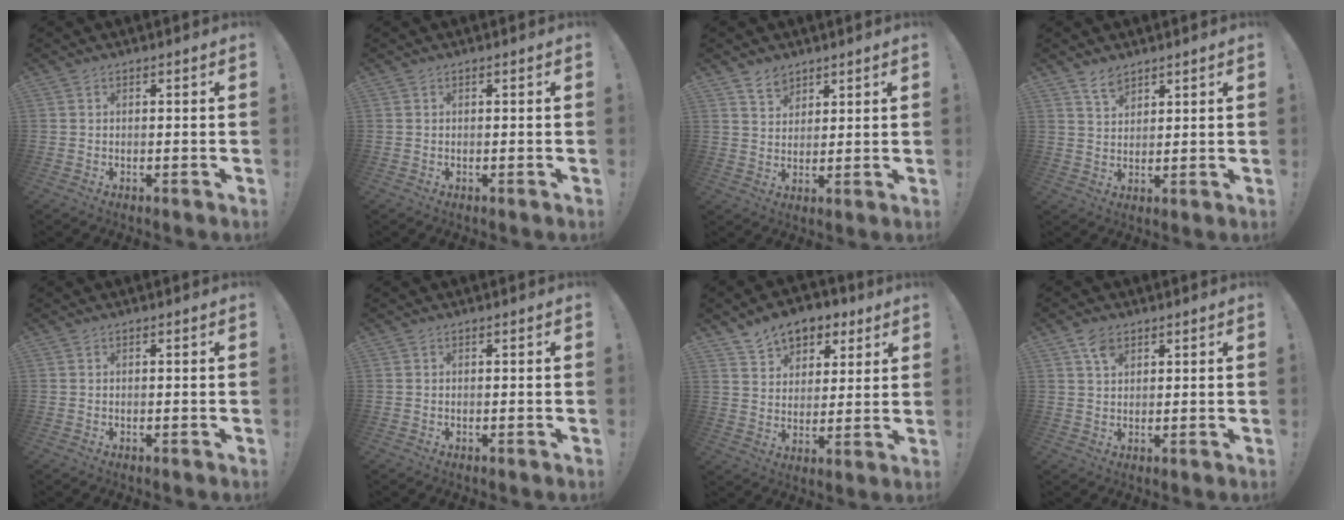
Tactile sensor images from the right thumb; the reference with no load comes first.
{"total": 0.0}
{"total": 5.3, "force": [4.1, 3.3, 0.8], "torque": [-0.010, -0.026, 0.077]}
{"total": 4.7, "force": [3.8, 2.2, 1.7], "torque": [-0.028, -0.020, 0.070]}
{"total": 0.0}
{"total": 0.0}
{"total": 9.8, "force": [6.8, 6.3, 3.1], "torque": [-0.048, -0.040, 0.130]}
{"total": 4.5, "force": [2.6, 2.6, 2.5], "torque": [-0.045, -0.008, 0.048]}